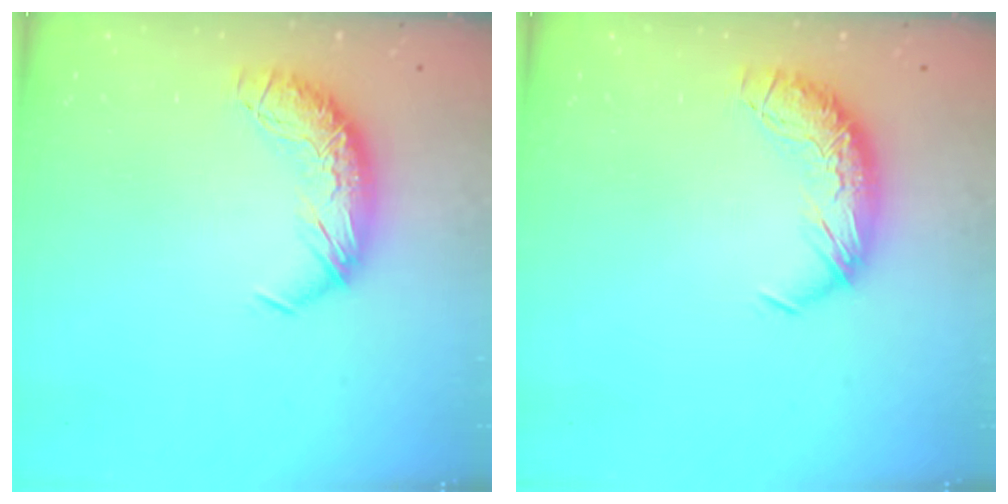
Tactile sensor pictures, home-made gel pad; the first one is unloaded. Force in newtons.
{"total": 0.0}